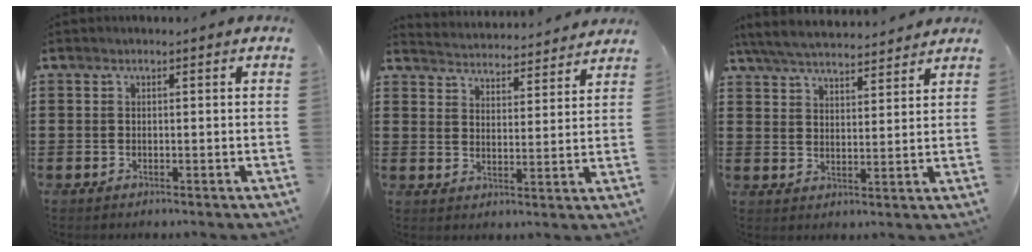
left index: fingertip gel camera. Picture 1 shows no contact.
{"total": 3.9, "force": [3.9, -0.4, -0.5], "torque": [-0.010, -0.031, 0.065]}
{"total": 5.7, "force": [5.5, 0.7, 1.6], "torque": [-0.052, -0.023, 0.098]}